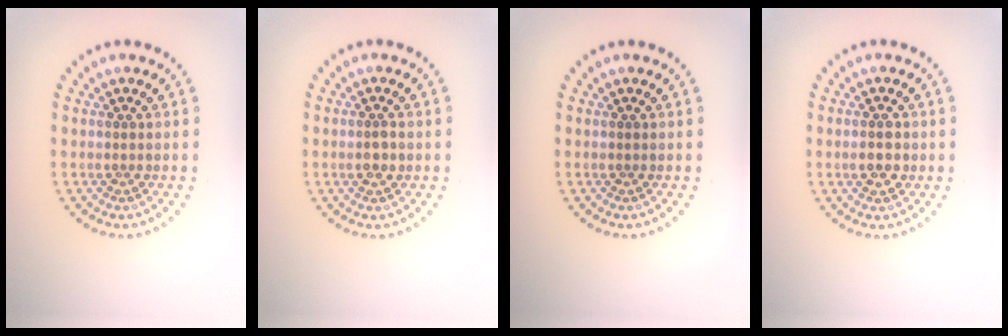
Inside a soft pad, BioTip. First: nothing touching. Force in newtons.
{"total": 1.2, "press": 1.1, "slide": 0.4}
{"total": 0.0}
{"total": 2.3, "press": 2.3, "slide": 0.1}